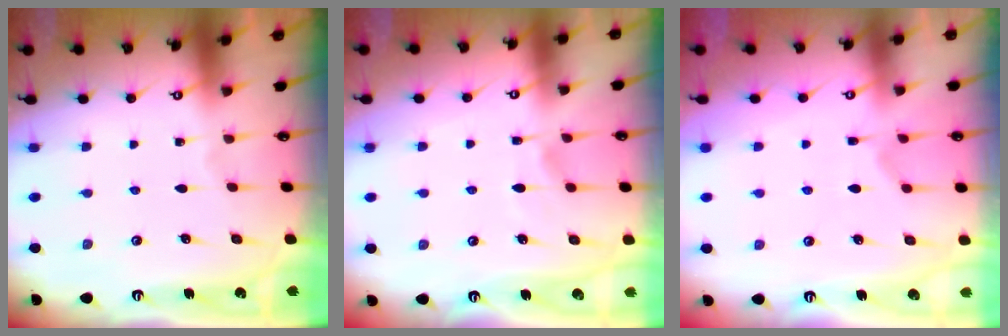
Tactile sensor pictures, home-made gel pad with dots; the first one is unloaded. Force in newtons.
{"total": 3.9, "press": 3.9, "slide": 0.3}
{"total": 2.3, "press": 1.9, "slide": 1.3}